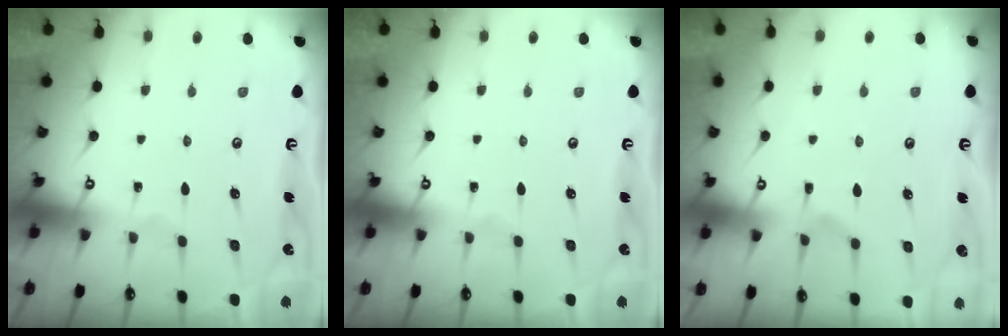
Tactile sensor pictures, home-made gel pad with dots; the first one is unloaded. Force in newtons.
{"total": 0.0}
{"total": 2.3, "press": 1.9, "slide": 1.3}